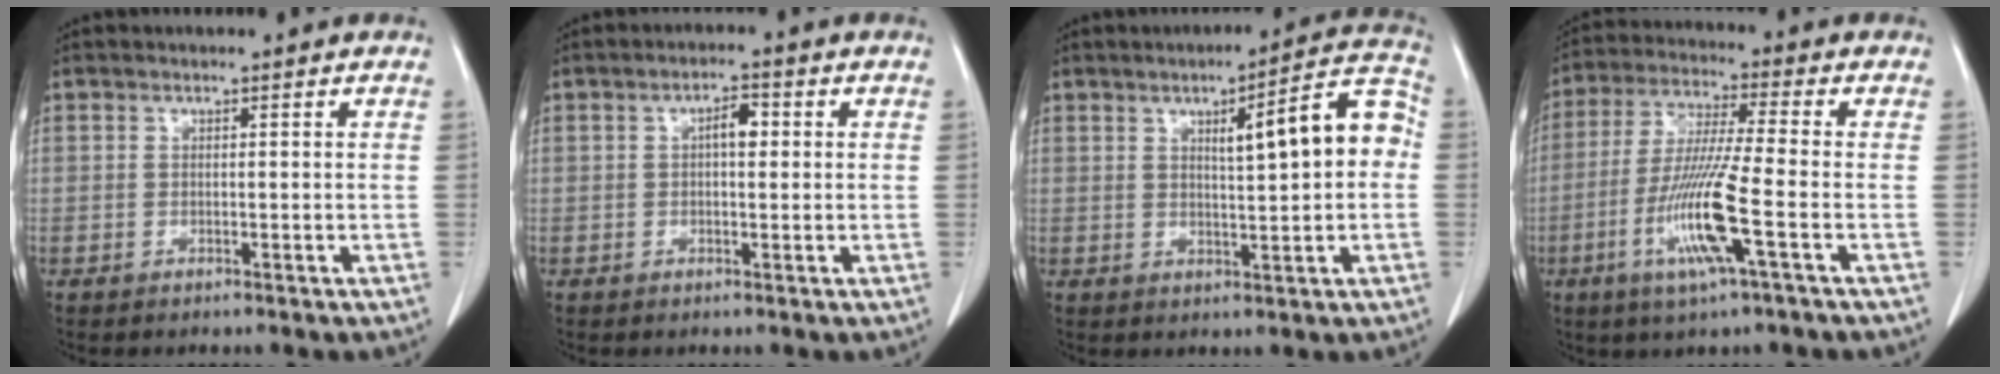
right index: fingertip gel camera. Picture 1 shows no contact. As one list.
[{"total": 3.1, "force": [0.6, 1.2, 2.8], "torque": [-0.045, 0.007, 0.007]}, {"total": 10.1, "force": [1.4, 1.6, 9.9], "torque": [-0.131, 0.028, 0.019]}, {"total": 11.8, "force": [-4.0, -0.4, 11.1], "torque": [-0.227, -0.017, -0.081]}]